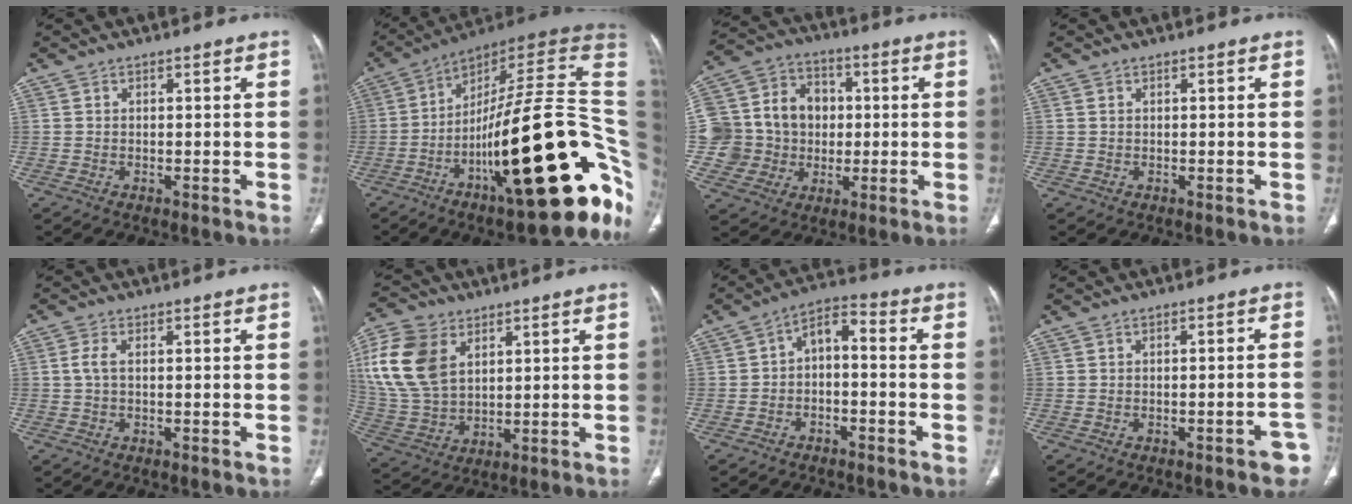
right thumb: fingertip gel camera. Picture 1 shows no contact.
{"total": 35.5, "force": [-8.5, 9.5, 33.1], "torque": [-0.404, 0.055, -0.126]}
{"total": 17.0, "force": [0.4, 15.5, 7.0], "torque": [-0.103, 0.041, 0.018]}
{"total": 0.6, "force": [0.2, 0.4, 0.4], "torque": [-0.013, 0.004, 0.006]}
{"total": 2.4, "force": [0.2, 1.1, 2.2], "torque": [-0.057, 0.004, 0.003]}
{"total": 16.7, "force": [5.7, 11.1, 11.1], "torque": [-0.232, -0.013, 0.119]}
{"total": 6.4, "force": [-1.7, 3.5, 5.0], "torque": [-0.078, 0.043, -0.038]}
{"total": 4.1, "force": [-2.8, 1.2, 2.8], "torque": [-0.023, 0.021, -0.030]}